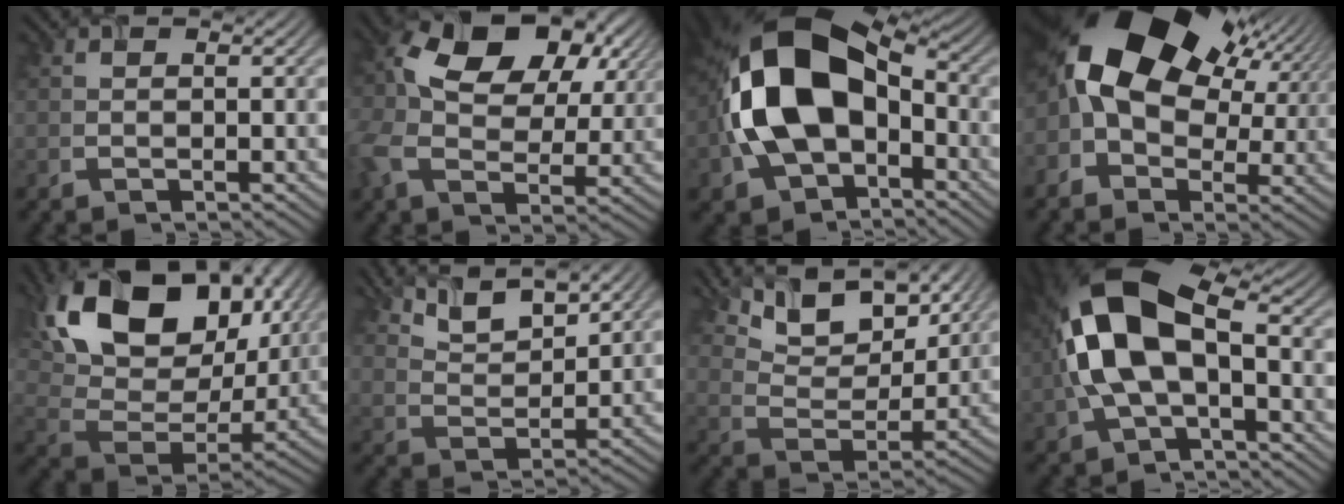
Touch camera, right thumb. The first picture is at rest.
{"total": 15.1, "force": [4.3, 10.4, 10.1], "torque": [-0.215, 0.005, 0.083]}
{"total": 16.5, "force": [-2.4, 11.2, 11.8], "torque": [-0.251, -0.012, -0.045]}
{"total": 18.1, "force": [4.4, 12.3, 12.5], "torque": [-0.234, -0.006, 0.097]}
{"total": 18.7, "force": [8.6, 11.7, 11.7], "torque": [-0.243, 0.018, 0.147]}
{"total": 8.2, "force": [6.4, 2.7, 4.3], "torque": [-0.099, 0.000, 0.127]}
{"total": 11.7, "force": [8.6, 5.2, 6.1], "torque": [-0.133, -0.009, 0.146]}
{"total": 13.7, "force": [-0.2, 7.5, 11.5], "torque": [-0.255, 0.019, -0.011]}